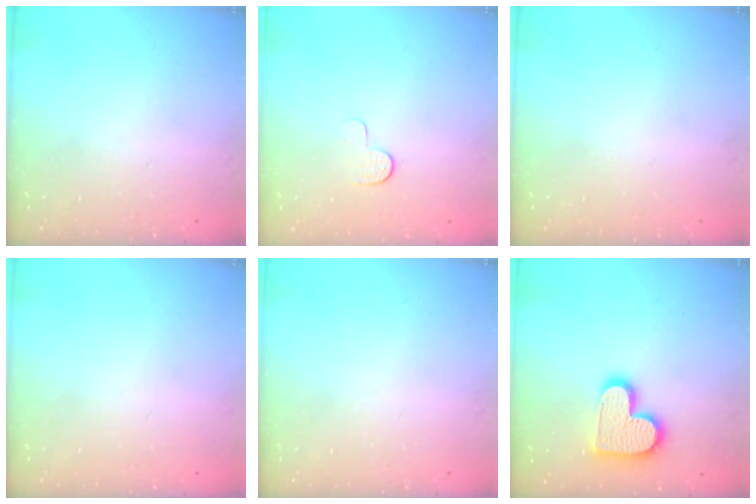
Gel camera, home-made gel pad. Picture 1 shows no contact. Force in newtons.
{"total": 3.9, "press": 3.9, "slide": 0.3}
{"total": 0.0}
{"total": 0.0}
{"total": 0.0}
{"total": 15.1, "press": 15.1, "slide": 1.1}